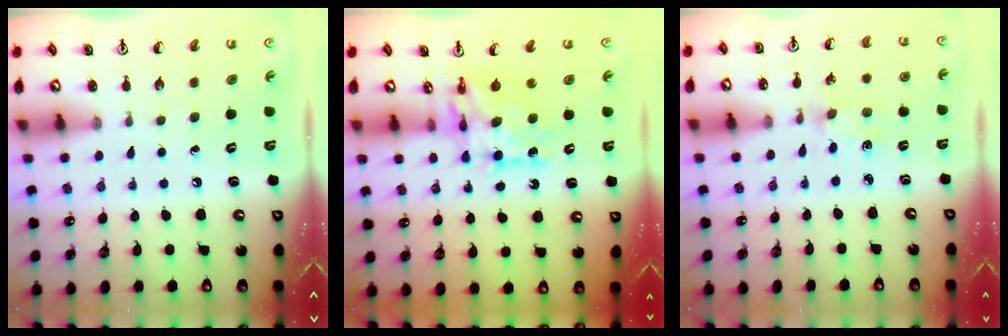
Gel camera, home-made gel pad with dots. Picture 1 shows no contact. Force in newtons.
{"total": 8.6, "press": 8.5, "slide": 0.7}
{"total": 1.5, "press": 1.5, "slide": 0.3}